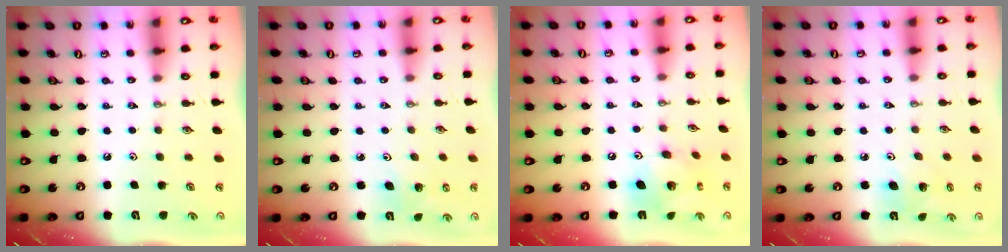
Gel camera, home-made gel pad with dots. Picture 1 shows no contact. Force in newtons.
{"total": 4.0, "press": 3.6, "slide": 1.8}
{"total": 13.1, "press": 13.0, "slide": 1.3}
{"total": 6.2, "press": 5.9, "slide": 1.8}